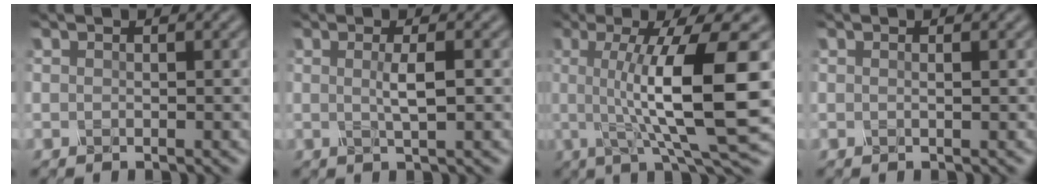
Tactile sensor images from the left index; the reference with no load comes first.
{"total": 2.2, "force": [0.1, 0.4, 2.2], "torque": [-0.038, 0.001, -0.001]}
{"total": 11.6, "force": [0.5, 2.5, 11.3], "torque": [-0.152, 0.001, 0.008]}
{"total": 0.7, "force": [0.1, 0.2, 0.6], "torque": [-0.005, 0.004, -0.002]}